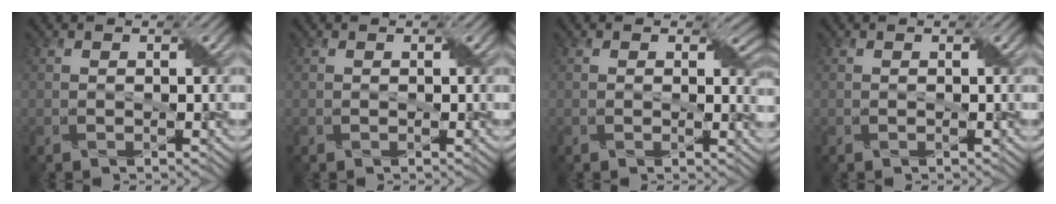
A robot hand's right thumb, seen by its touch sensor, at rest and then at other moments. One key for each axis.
{"total": 0.0}
{"total": 3.4, "fx": 1.1, "fy": 2.0, "fz": 2.4, "tx": -0.031, "ty": -0.008, "tz": 0.016}
{"total": 0.0}